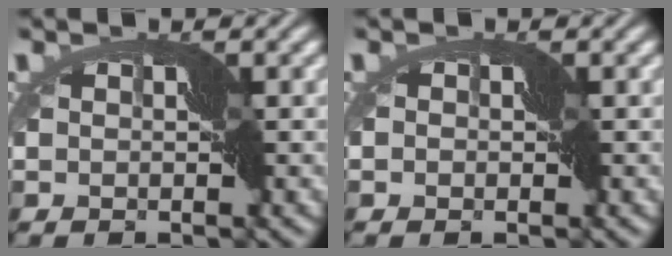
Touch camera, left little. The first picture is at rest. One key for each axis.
{"total": 0.6, "fx": -0.2, "fy": 0.4, "fz": 0.3, "tx": -0.002, "ty": 0.004, "tz": -0.005}